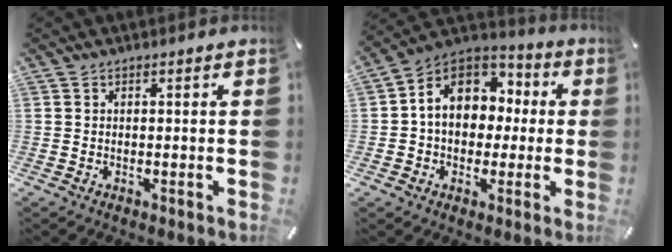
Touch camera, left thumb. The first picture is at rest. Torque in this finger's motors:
{"motor_torque": [1.73, 3.28, 1.15, -0.63, 0.39]}